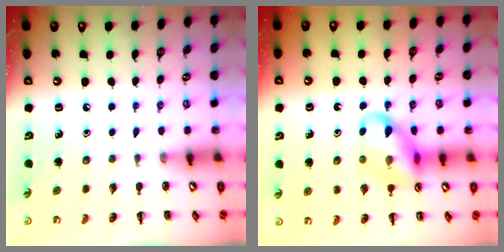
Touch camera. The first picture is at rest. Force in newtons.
{"total": 13.1, "press": 13.0, "slide": 1.9}